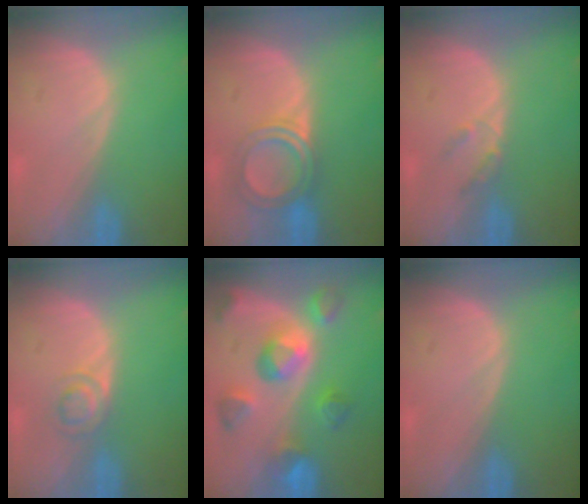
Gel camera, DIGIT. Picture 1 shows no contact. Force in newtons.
{"total": 5.2, "press": 5.1, "slide": 0.3}
{"total": 2.0, "press": 1.8, "slide": 0.9}
{"total": 3.0, "press": 2.9, "slide": 0.2}
{"total": 9.7, "press": 8.8, "slide": 4.1}
{"total": 0.0}